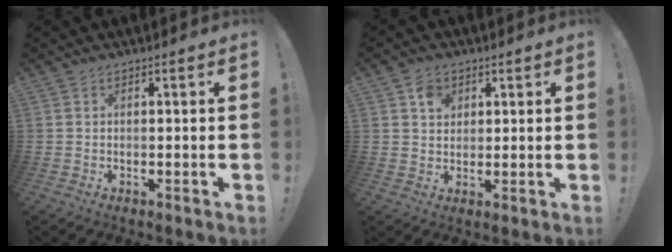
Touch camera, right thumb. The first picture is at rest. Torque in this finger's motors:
{"motor_torque": [0.40, 0.33, 0.45, 0.11, 0.00]}